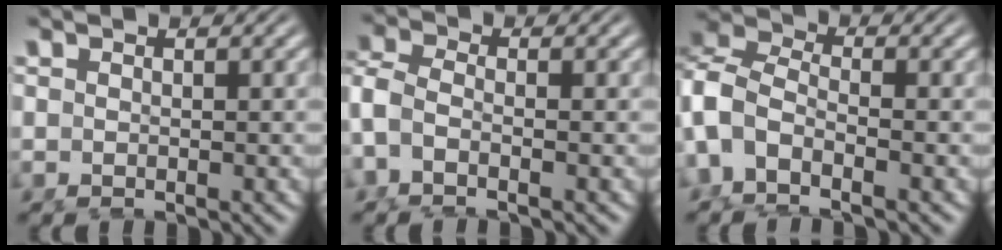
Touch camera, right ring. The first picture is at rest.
{"total": 4.5, "force": [-1.2, 3.1, 3.0], "torque": [-0.084, -0.014, -0.022]}
{"total": 8.1, "force": [-1.1, 6.8, 4.2], "torque": [-0.116, -0.015, -0.028]}